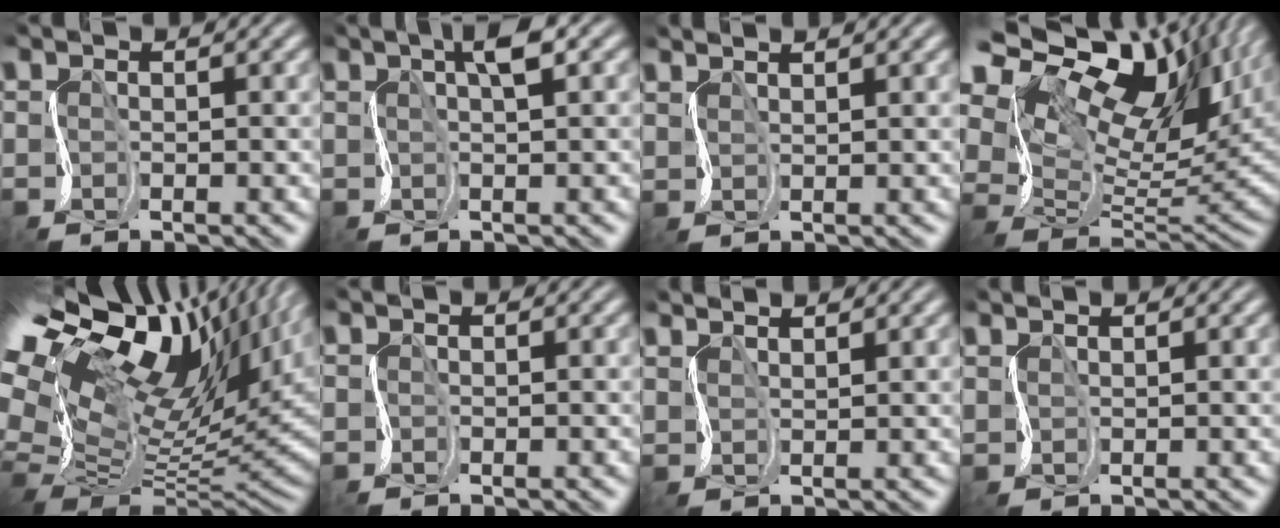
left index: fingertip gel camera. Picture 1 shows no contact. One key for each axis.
{"total": 2.2, "fx": 1.4, "fy": -0.3, "fz": 1.7, "tx": -0.028, "ty": 0.014, "tz": 0.021}
{"total": 2.4, "fx": 2.3, "fy": -0.5, "fz": -0.5, "tx": -0.004, "ty": -0.002, "tz": 0.039}
{"total": 15.5, "fx": 9.7, "fy": 7.7, "fz": 9.4, "tx": -0.197, "ty": 0.036, "tz": 0.164}
{"total": 17.9, "fx": 8.8, "fy": 8.1, "fz": 13.3, "tx": -0.243, "ty": 0.041, "tz": 0.155}
{"total": 0.0}
{"total": 3.1, "fx": 3.1, "fy": -0.3, "fz": -0.3, "tx": -0.008, "ty": 0.000, "tz": 0.053}
{"total": 1.6, "fx": 1.4, "fy": -0.5, "fz": -0.6, "tx": 0.000, "ty": 0.001, "tz": 0.025}